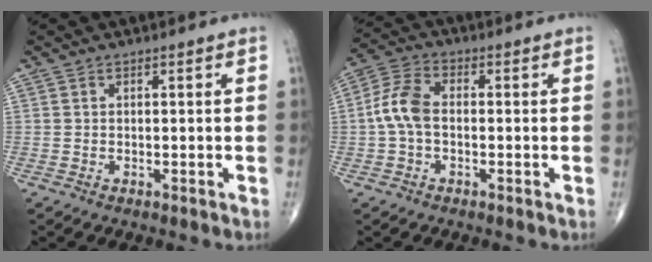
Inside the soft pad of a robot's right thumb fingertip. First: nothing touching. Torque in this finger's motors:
{"motor_torque": [-0.30, 0.97, 0.76, 0.00, 0.04]}